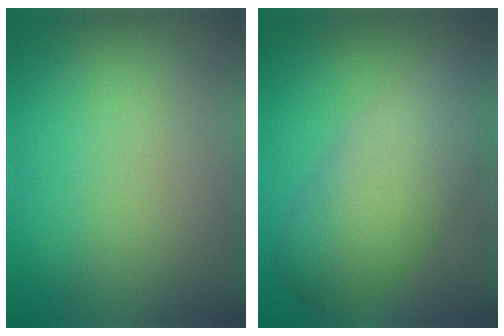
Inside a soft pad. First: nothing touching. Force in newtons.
{"total": 7.1, "press": 7.1, "slide": 0.6}